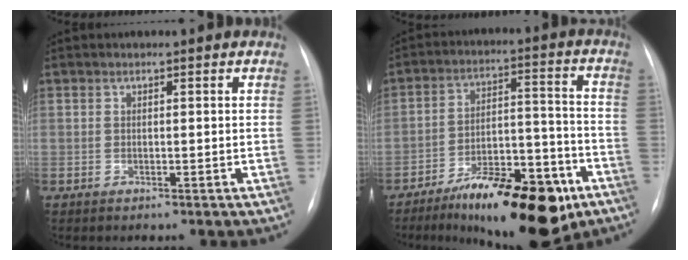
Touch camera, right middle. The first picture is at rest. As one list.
[{"total": 17.7, "force": [-10.9, 5.5, 12.8], "torque": [-0.176, 0.021, -0.167]}]